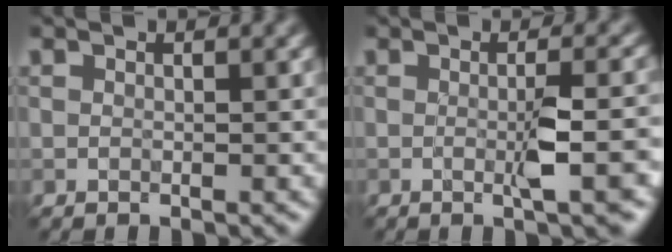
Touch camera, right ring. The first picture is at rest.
{"total": 3.5, "force": [-0.6, 0.5, 3.4], "torque": [-0.049, -0.002, -0.006]}